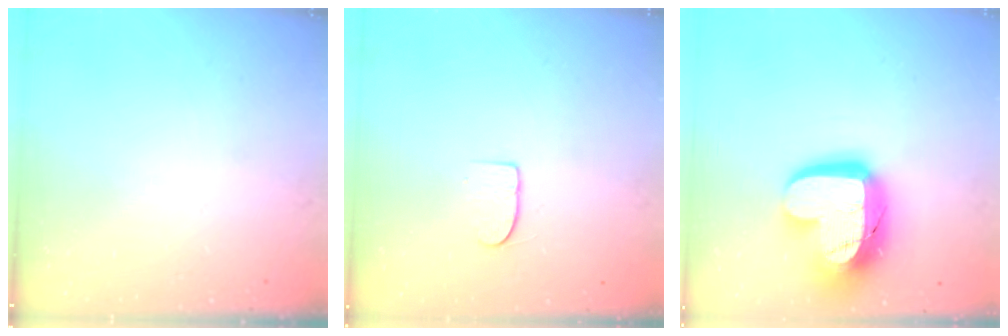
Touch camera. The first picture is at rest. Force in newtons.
{"total": 5.4, "press": 5.4, "slide": 0.4}
{"total": 19.0, "press": 19.0, "slide": 1.6}